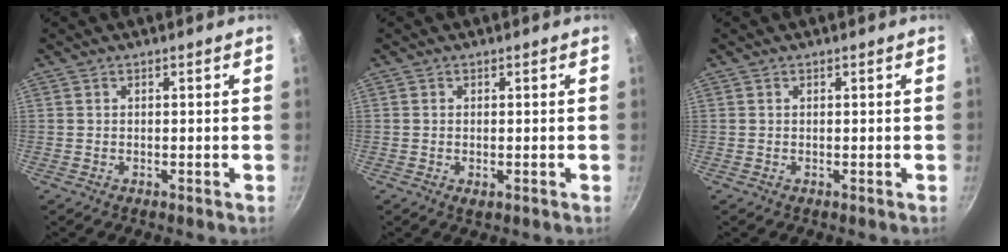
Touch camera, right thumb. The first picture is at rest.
{"total": 1.3, "force": [-0.4, 0.6, 1.1], "torque": [-0.021, -0.004, -0.005]}
{"total": 0.0}